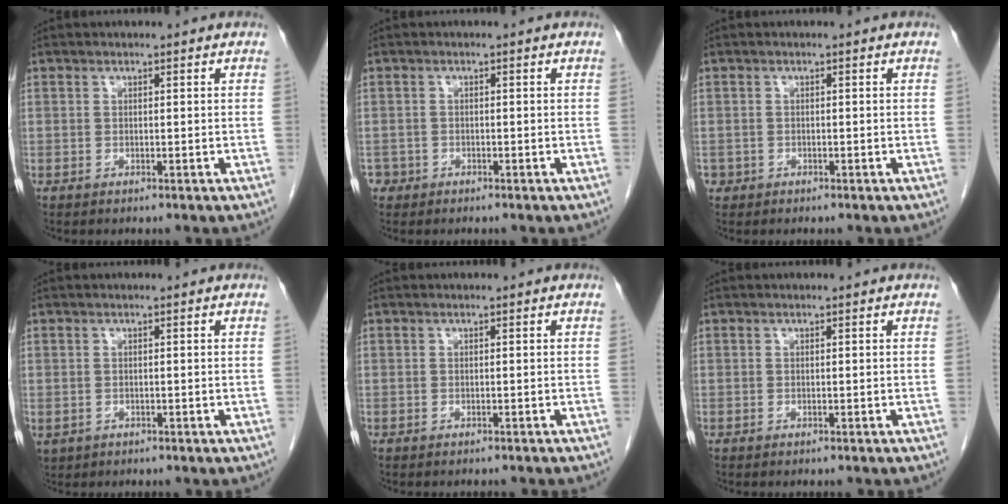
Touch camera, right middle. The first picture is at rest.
{"total": 1.4, "force": [-0.9, 1.1, -0.1], "torque": [-0.005, 0.006, -0.016]}
{"total": 0.9, "force": [-0.4, 0.8, 0.0], "torque": [-0.005, 0.004, -0.006]}
{"total": 1.9, "force": [-0.7, 1.6, 0.7], "torque": [-0.017, -0.001, 0.000]}
{"total": 3.2, "force": [-2.9, 0.5, 1.1], "torque": [-0.017, -0.006, -0.034]}
{"total": 0.8, "force": [-0.7, 0.2, 0.2], "torque": [-0.002, -0.001, -0.011]}